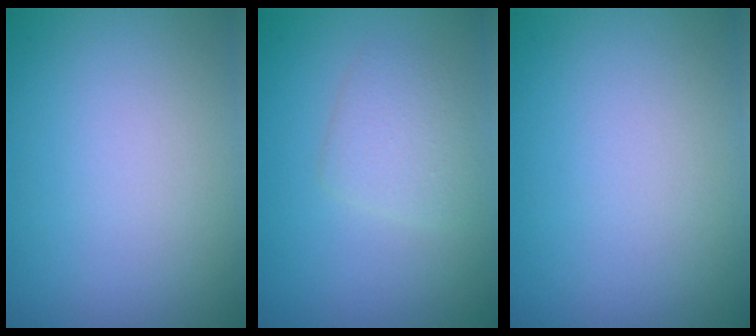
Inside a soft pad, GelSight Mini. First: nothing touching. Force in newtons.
{"total": 2.1, "press": 2.1, "slide": 0.1}
{"total": 0.0}